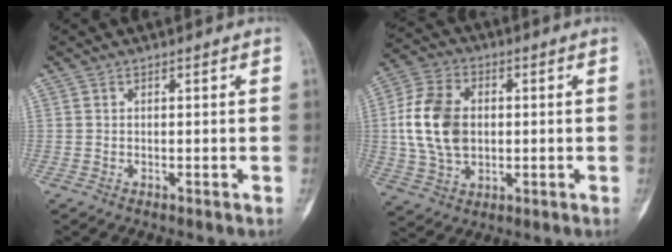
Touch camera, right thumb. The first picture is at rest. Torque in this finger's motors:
{"motor_torque": [1.42, 0.91, 0.44, -1.02, 0.28]}